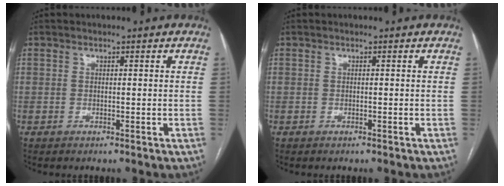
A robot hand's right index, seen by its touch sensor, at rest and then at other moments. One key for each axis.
{"total": 0.0}